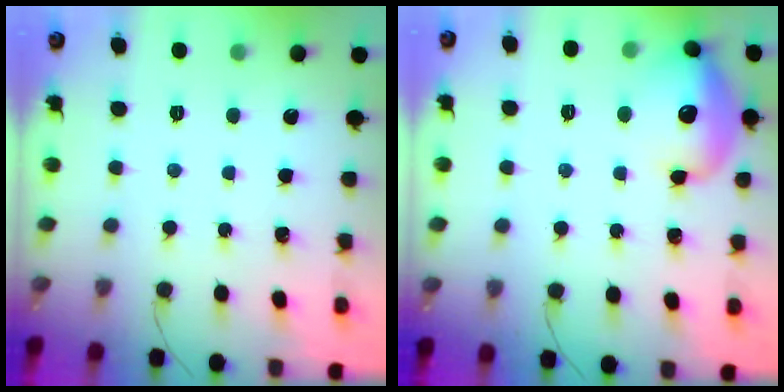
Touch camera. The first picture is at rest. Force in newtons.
{"total": 14.3, "press": 14.1, "slide": 2.3}